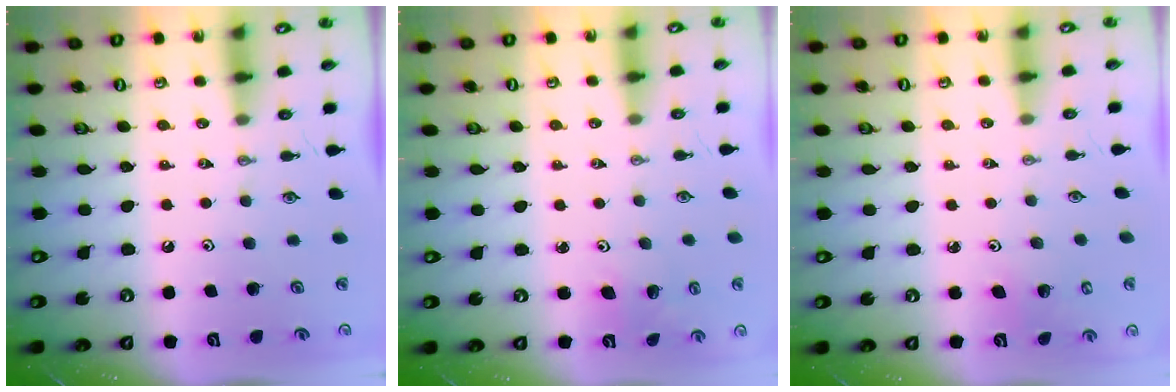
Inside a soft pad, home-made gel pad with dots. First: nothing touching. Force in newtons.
{"total": 2.8, "press": 2.5, "slide": 1.3}
{"total": 3.0, "press": 2.9, "slide": 0.4}